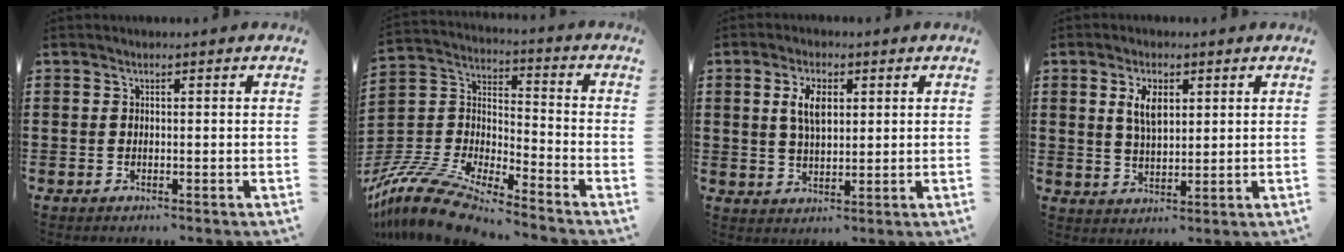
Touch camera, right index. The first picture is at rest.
{"total": 11.4, "force": [-10.5, 1.6, 4.3], "torque": [-0.110, 0.012, -0.216]}
{"total": 5.0, "force": [1.7, 2.2, 4.1], "torque": [-0.079, 0.009, 0.027]}
{"total": 4.8, "force": [2.1, 2.1, 3.8], "torque": [-0.081, 0.010, 0.036]}